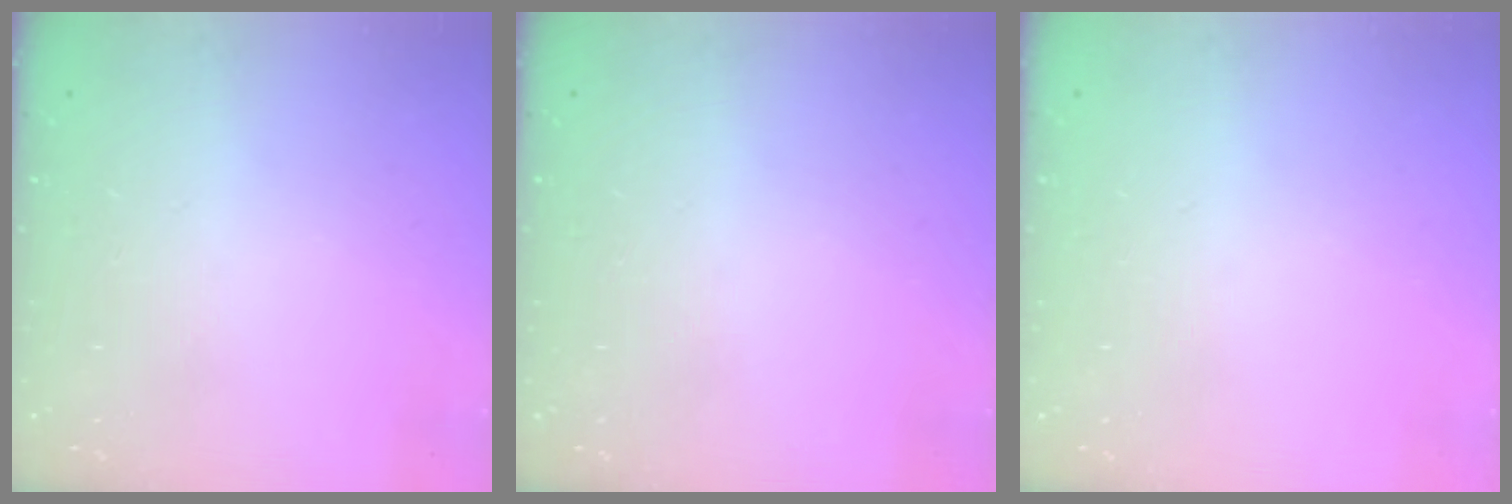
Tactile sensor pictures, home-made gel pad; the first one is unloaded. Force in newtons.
{"total": 0.0}
{"total": 0.0}